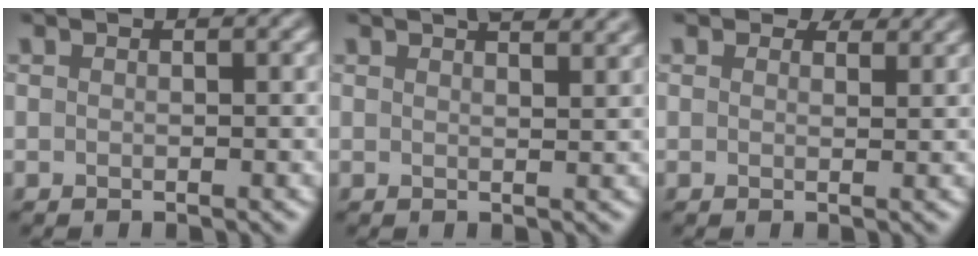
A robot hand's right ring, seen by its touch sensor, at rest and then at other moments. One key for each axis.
{"total": 3.4, "fx": 2.6, "fy": 1.1, "fz": 1.8, "tx": -0.001, "ty": 0.013, "tz": 0.016}
{"total": 2.3, "fx": 1.9, "fy": 1.0, "fz": 0.8, "tx": -0.016, "ty": -0.002, "tz": 0.021}